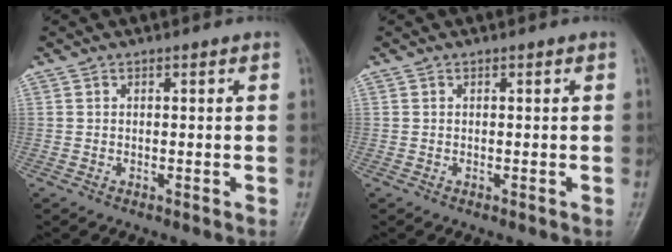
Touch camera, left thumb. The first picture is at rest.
{"total": 0.0}